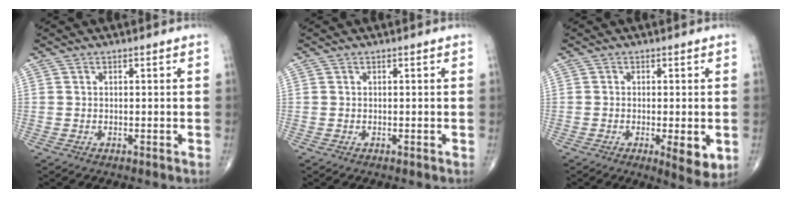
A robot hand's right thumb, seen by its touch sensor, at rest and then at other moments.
{"total": 0.0}
{"total": 5.9, "force": [-1.5, 1.8, 5.5], "torque": [-0.079, -0.015, -0.020]}